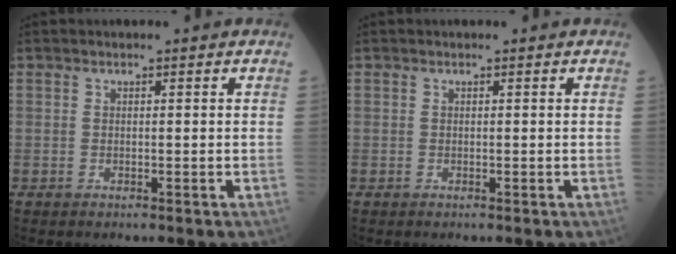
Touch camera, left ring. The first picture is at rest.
{"total": 0.0}